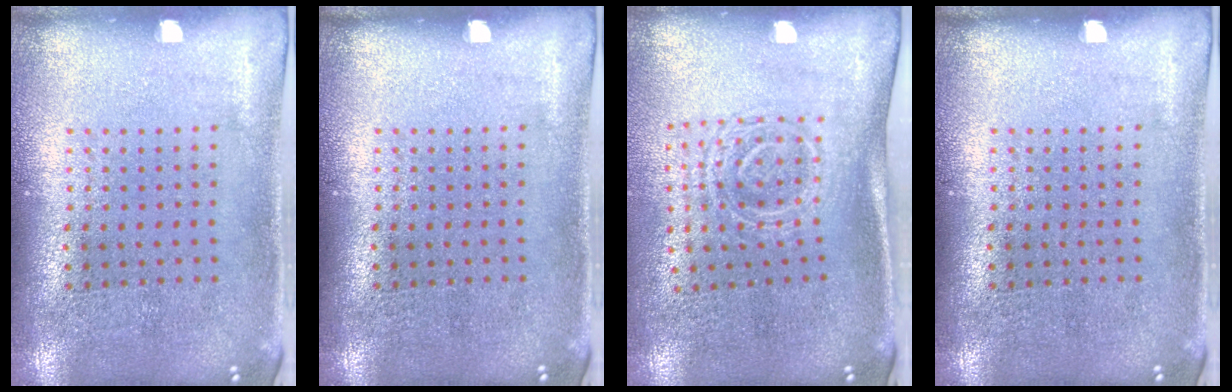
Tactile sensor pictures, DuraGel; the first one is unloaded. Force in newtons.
{"total": 0.0}
{"total": 1.6, "press": 1.2, "slide": 1.1}
{"total": 0.0}